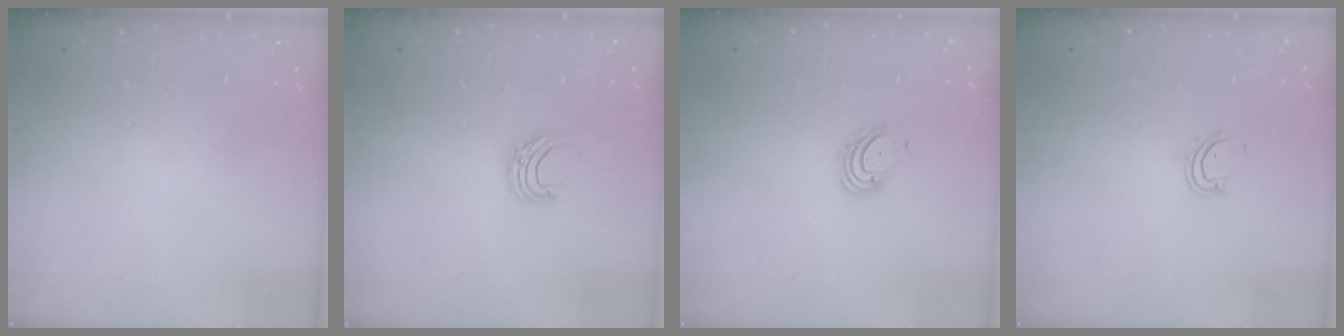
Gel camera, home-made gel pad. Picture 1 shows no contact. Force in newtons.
{"total": 5.6, "press": 5.6, "slide": 0.6}
{"total": 3.4, "press": 3.4, "slide": 0.3}
{"total": 4.9, "press": 4.9, "slide": 0.3}